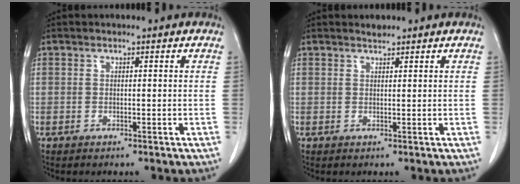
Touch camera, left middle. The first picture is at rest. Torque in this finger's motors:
{"motor_torque": [0.25, -0.25, -0.05, 0.00]}